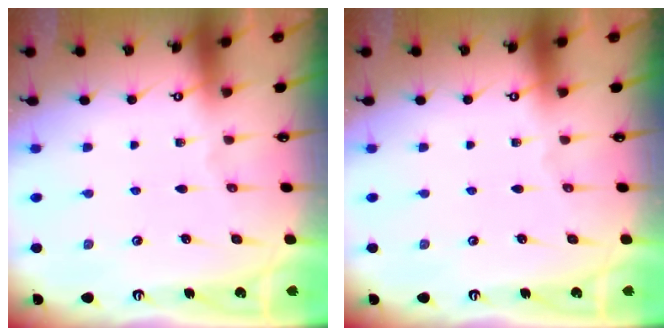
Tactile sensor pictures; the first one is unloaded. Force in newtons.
{"total": 0.0}